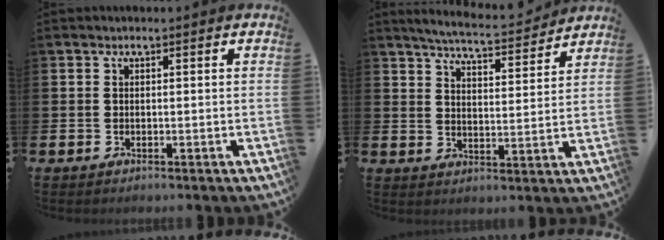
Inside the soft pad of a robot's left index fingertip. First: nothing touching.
{"total": 5.8, "force": [5.7, 0.1, 1.4], "torque": [-0.044, -0.038, 0.098]}